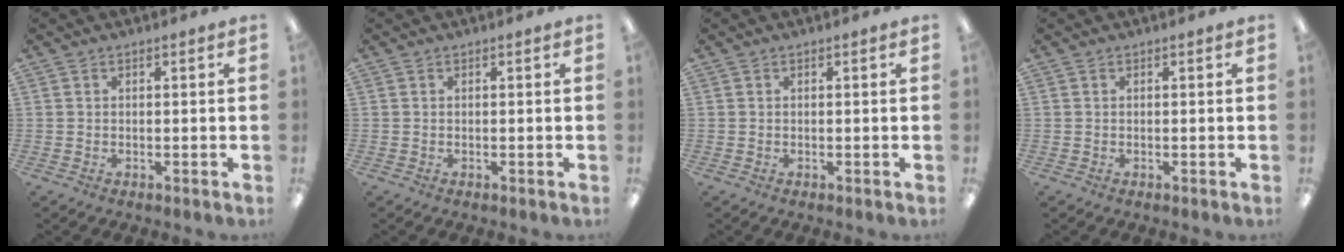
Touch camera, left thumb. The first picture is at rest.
{"total": 0.0}
{"total": 0.0}
{"total": 0.0}